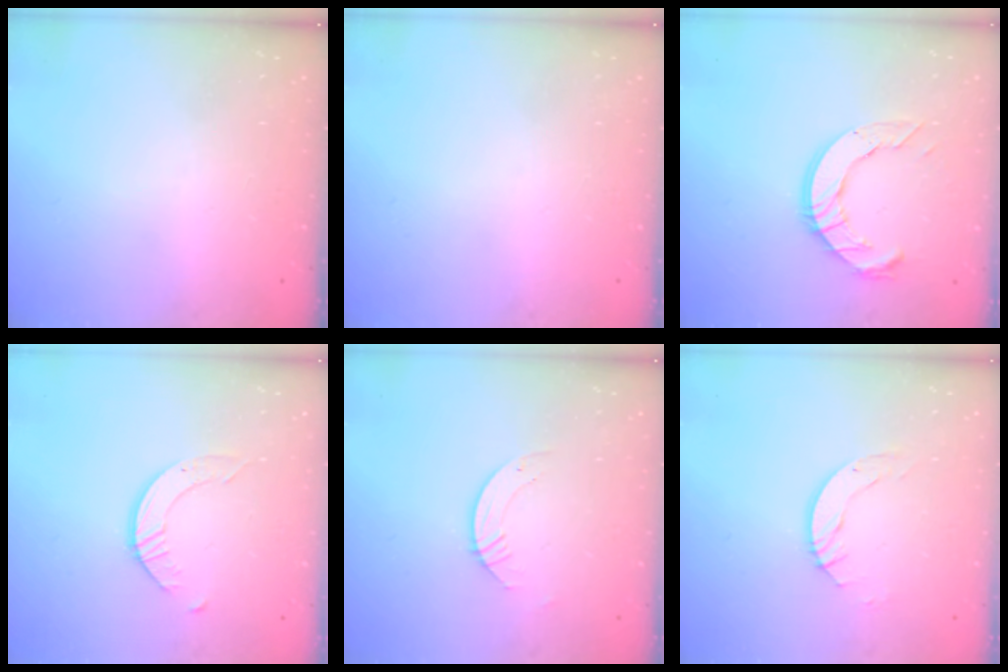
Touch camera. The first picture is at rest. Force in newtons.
{"total": 0.0}
{"total": 10.6, "press": 10.5, "slide": 0.9}
{"total": 2.4, "press": 2.4, "slide": 0.3}
{"total": 3.1, "press": 3.1, "slide": 0.2}
{"total": 5.6, "press": 5.5, "slide": 0.5}